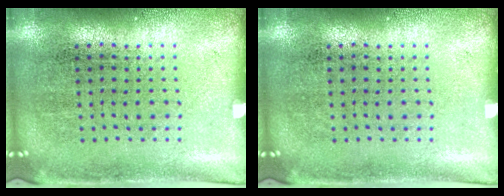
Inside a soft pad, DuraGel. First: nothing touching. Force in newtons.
{"total": 0.0}